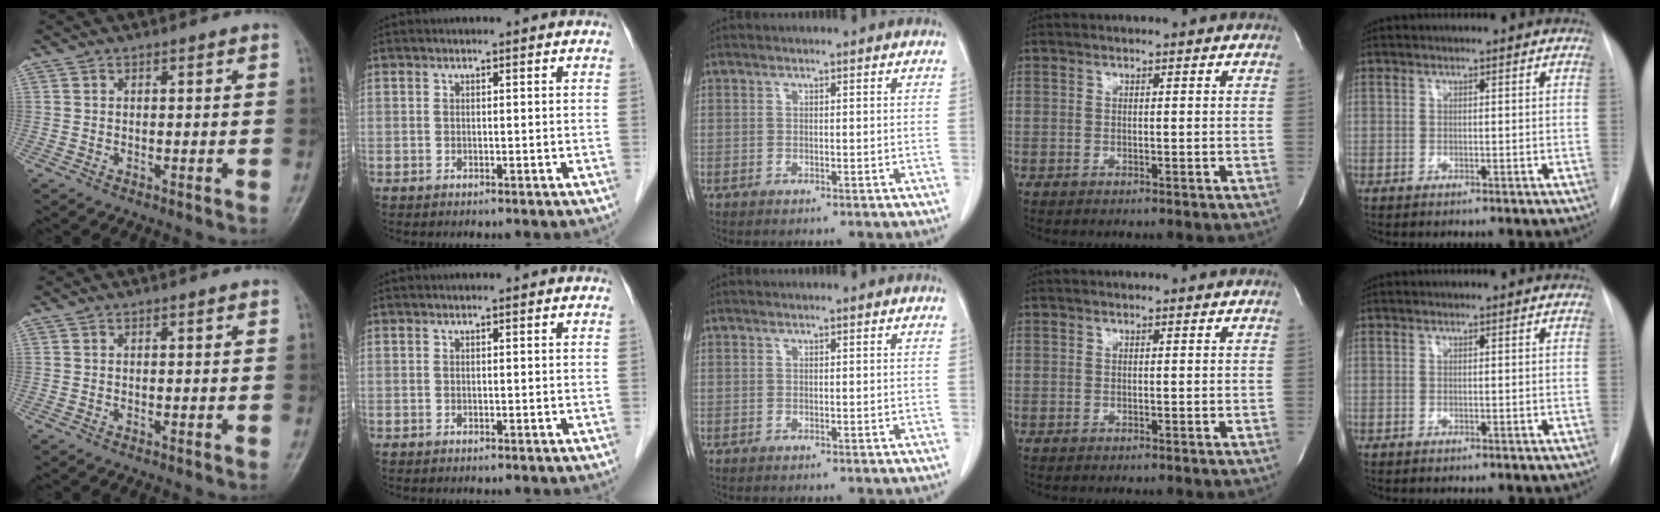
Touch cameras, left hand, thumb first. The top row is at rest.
{}